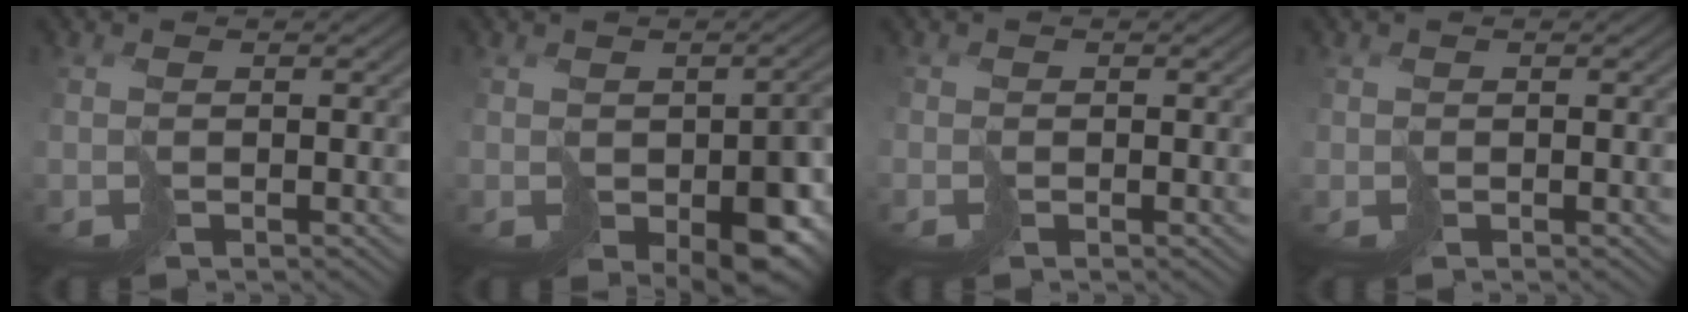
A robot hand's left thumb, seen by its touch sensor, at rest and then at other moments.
{"total": 8.3, "force": [-2.8, 4.7, 6.2], "torque": [-0.088, -0.031, -0.028]}
{"total": 0.7, "force": [-0.4, 0.6, 0.1], "torque": [-0.002, -0.003, -0.008]}
{"total": 0.6, "force": [-0.1, 0.5, -0.2], "torque": [0.004, -0.003, 0.000]}